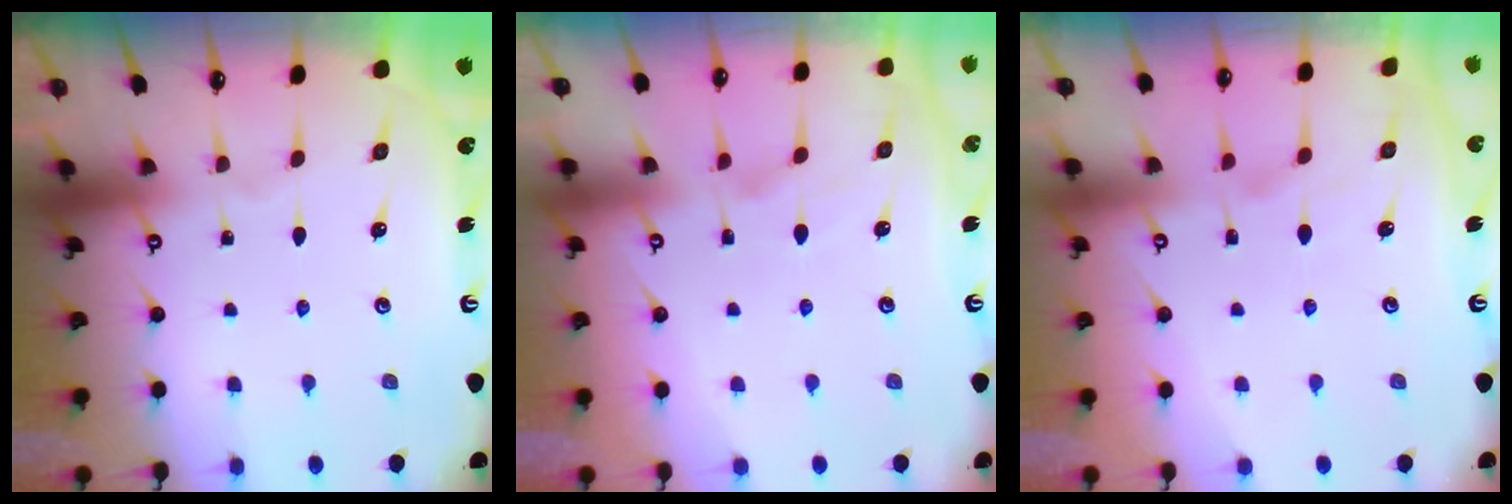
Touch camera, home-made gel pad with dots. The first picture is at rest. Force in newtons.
{"total": 2.8, "press": 2.5, "slide": 1.2}
{"total": 1.1, "press": 0.4, "slide": 1.1}